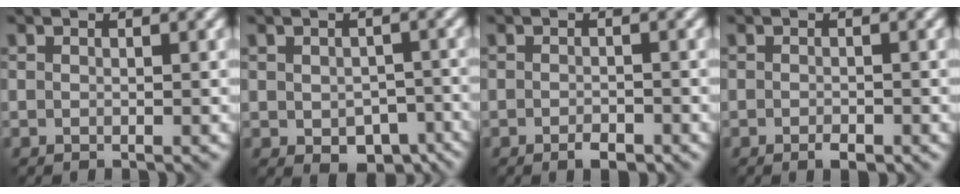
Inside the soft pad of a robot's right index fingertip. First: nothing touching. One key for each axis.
{"total": 4.8, "fx": -2.1, "fy": 3.0, "fz": 3.1, "tx": -0.037, "ty": -0.018, "tz": -0.020}
{"total": 1.5, "fx": -0.9, "fy": 0.6, "fz": 1.0, "tx": -0.016, "ty": -0.003, "tz": -0.015}
{"total": 1.2, "fx": -0.7, "fy": 0.4, "fz": 0.9, "tx": -0.014, "ty": -0.003, "tz": -0.011}